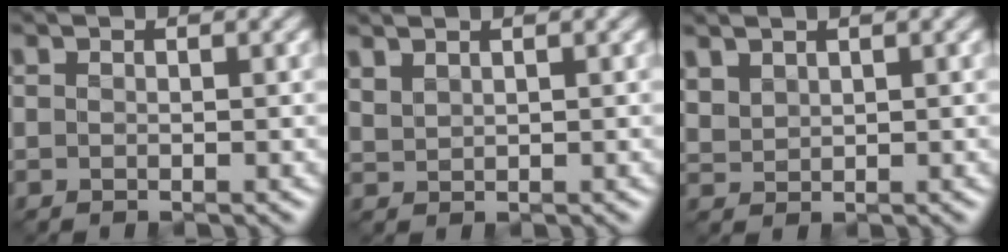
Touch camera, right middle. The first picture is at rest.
{"total": 1.7, "force": [1.4, 0.6, 0.7], "torque": [-0.012, 0.006, 0.025]}
{"total": 2.2, "force": [1.6, 1.2, 0.8], "torque": [-0.024, 0.006, 0.037]}